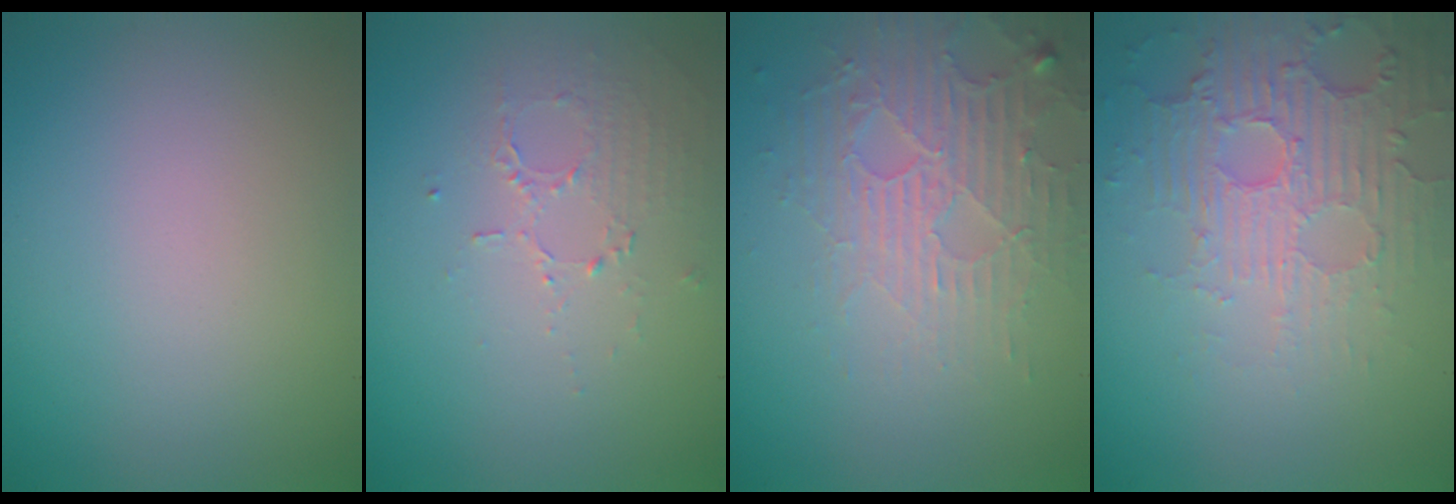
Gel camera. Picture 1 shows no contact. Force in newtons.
{"total": 1.4, "press": 0.8, "slide": 1.2}
{"total": 3.9, "press": 3.5, "slide": 1.6}
{"total": 5.5, "press": 3.7, "slide": 4.0}